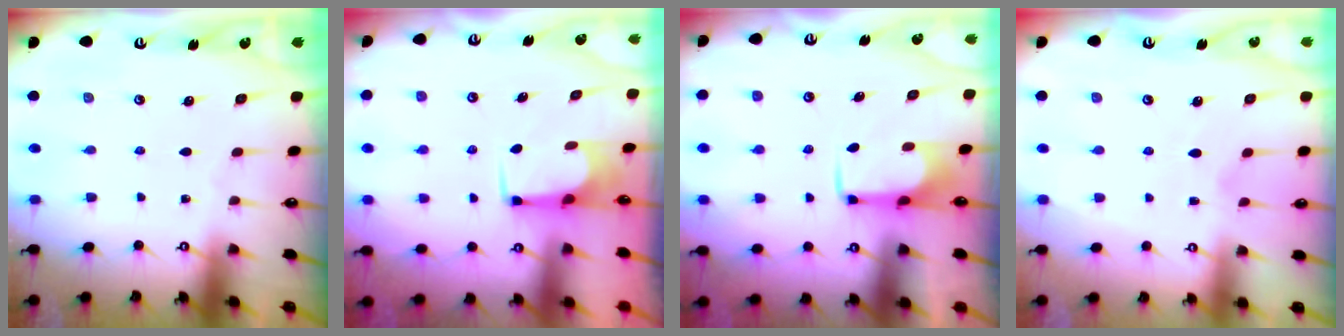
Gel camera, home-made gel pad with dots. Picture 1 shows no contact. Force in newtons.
{"total": 2.5, "press": 2.4, "slide": 0.4}
{"total": 2.0, "press": 1.9, "slide": 0.4}
{"total": 3.7, "press": 3.5, "slide": 1.1}